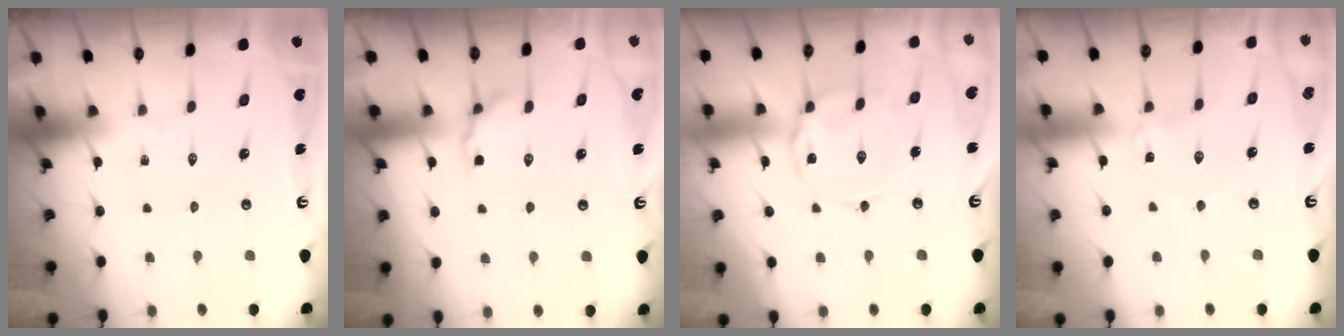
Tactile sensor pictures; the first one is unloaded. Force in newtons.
{"total": 4.3, "press": 4.0, "slide": 1.5}
{"total": 6.5, "press": 6.5, "slide": 0.5}
{"total": 0.9, "press": 0.9, "slide": 0.2}